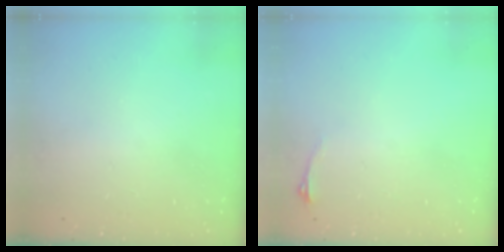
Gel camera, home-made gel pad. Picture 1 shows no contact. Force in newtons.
{"total": 2.9, "press": 2.6, "slide": 1.5}